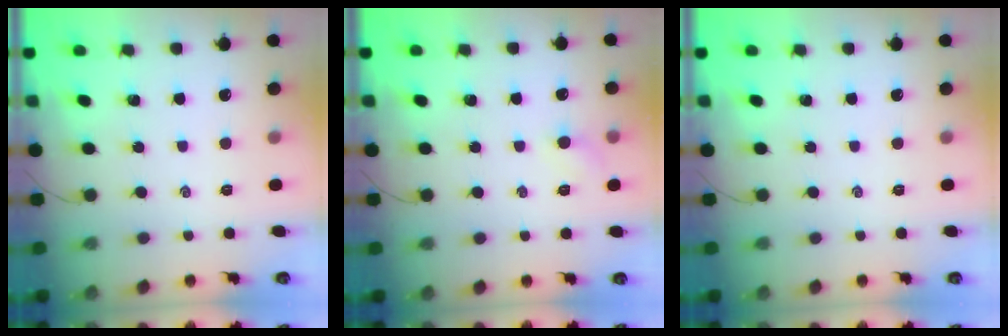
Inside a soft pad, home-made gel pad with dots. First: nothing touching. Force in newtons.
{"total": 4.3, "press": 4.0, "slide": 1.5}
{"total": 0.0}